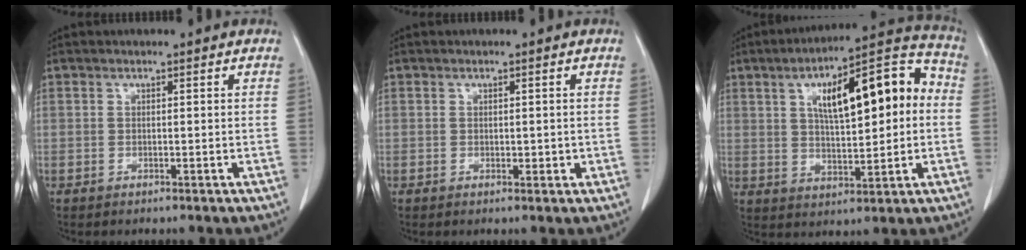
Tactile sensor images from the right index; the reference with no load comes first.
{"total": 1.3, "force": [0.1, 0.8, 1.0], "torque": [-0.006, 0.000, 0.008]}
{"total": 16.9, "force": [2.9, 5.0, 15.8], "torque": [-0.233, 0.043, 0.046]}